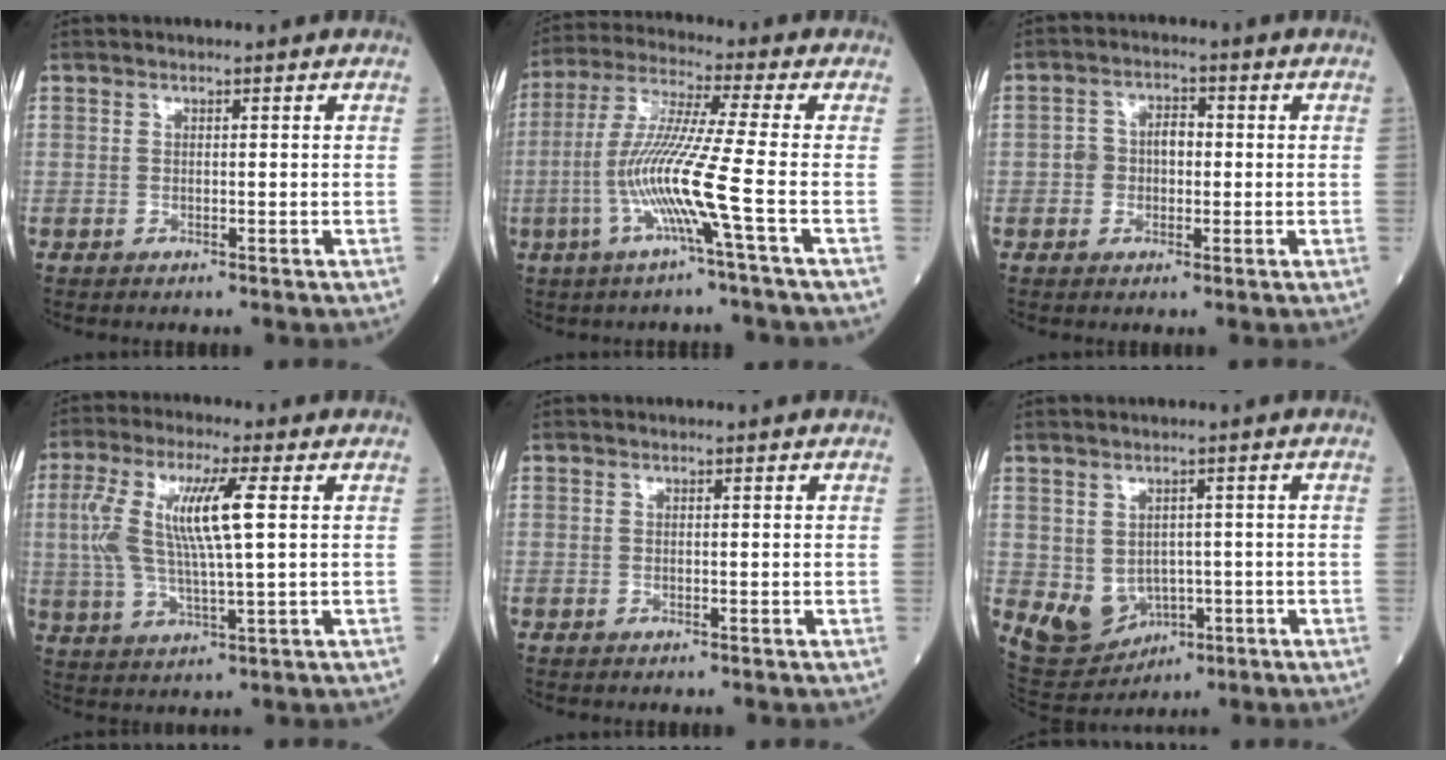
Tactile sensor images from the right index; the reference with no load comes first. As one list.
[{"total": 11.0, "force": [-3.4, -1.9, 10.3], "torque": [-0.213, -0.004, -0.072]}, {"total": 4.2, "force": [0.0, 3.0, 3.0], "torque": [-0.051, 0.020, 0.001]}, {"total": 11.3, "force": [2.0, 1.6, 11.0], "torque": [-0.236, 0.012, 0.038]}, {"total": 0.0}, {"total": 7.0, "force": [-1.3, 5.9, 3.6], "torque": [-0.064, 0.007, 0.001]}]